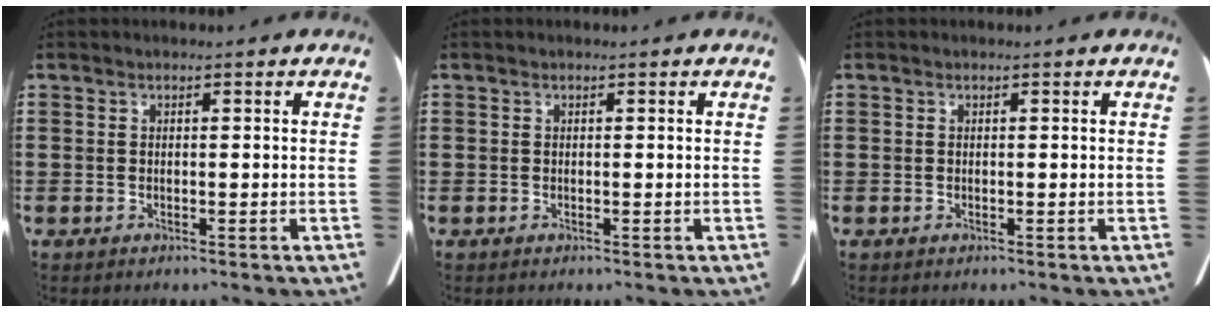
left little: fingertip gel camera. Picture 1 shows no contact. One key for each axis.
{"total": 0.0}
{"total": 0.0}